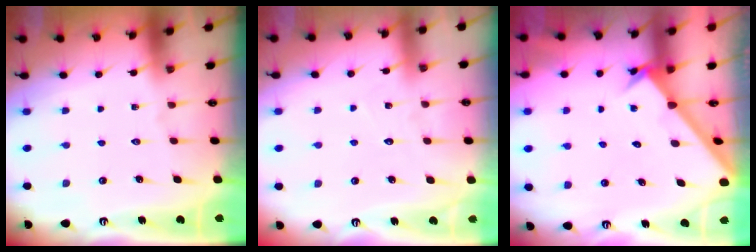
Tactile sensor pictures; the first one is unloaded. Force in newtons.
{"total": 4.5, "press": 4.5, "slide": 0.3}
{"total": 1.9, "press": 1.9, "slide": 0.2}